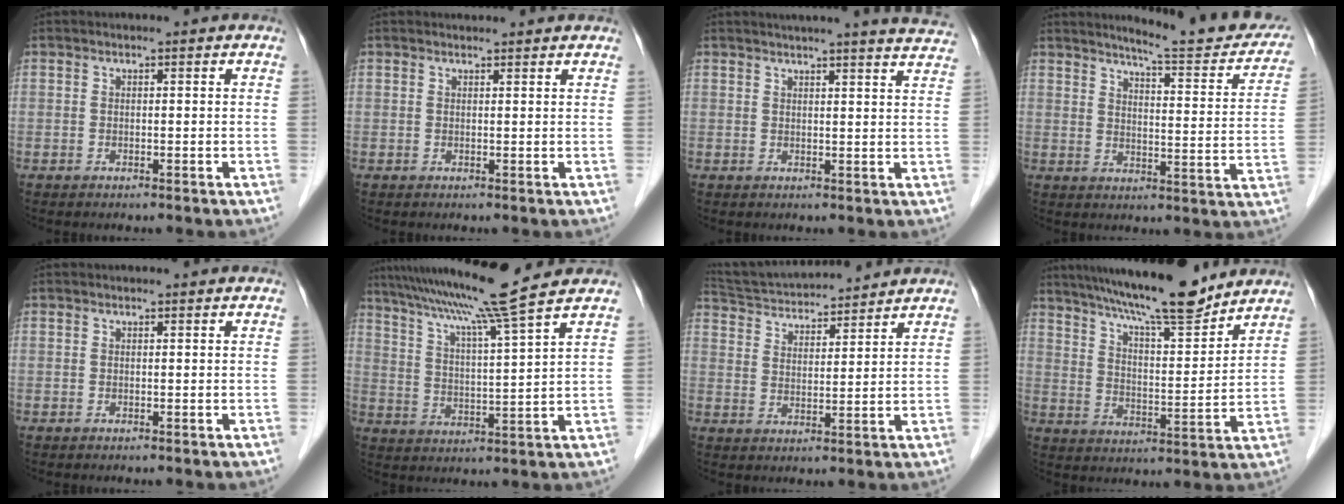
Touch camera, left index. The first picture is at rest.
{"total": 2.4, "force": [2.4, 0.2, 0.3], "torque": [-0.012, 0.016, 0.030]}
{"total": 16.0, "force": [15.0, 0.2, 5.7], "torque": [-0.077, -0.023, 0.170]}
{"total": 15.8, "force": [14.3, 1.7, 6.6], "torque": [-0.077, -0.044, 0.168]}
{"total": 0.5, "force": [0.5, 0.0, 0.1], "torque": [-0.001, 0.003, 0.008]}
{"total": 13.4, "force": [11.1, -2.7, 7.0], "torque": [-0.126, -0.005, 0.179]}
{"total": 14.0, "force": [13.2, 1.7, 4.4], "torque": [-0.085, 0.031, 0.220]}
{"total": 15.4, "force": [13.2, 1.2, 7.8], "torque": [-0.130, 0.004, 0.211]}